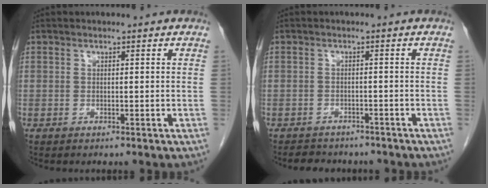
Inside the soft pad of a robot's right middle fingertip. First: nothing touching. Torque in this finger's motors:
{"motor_torque": [0.03, -0.03, 0.01, 0.02]}